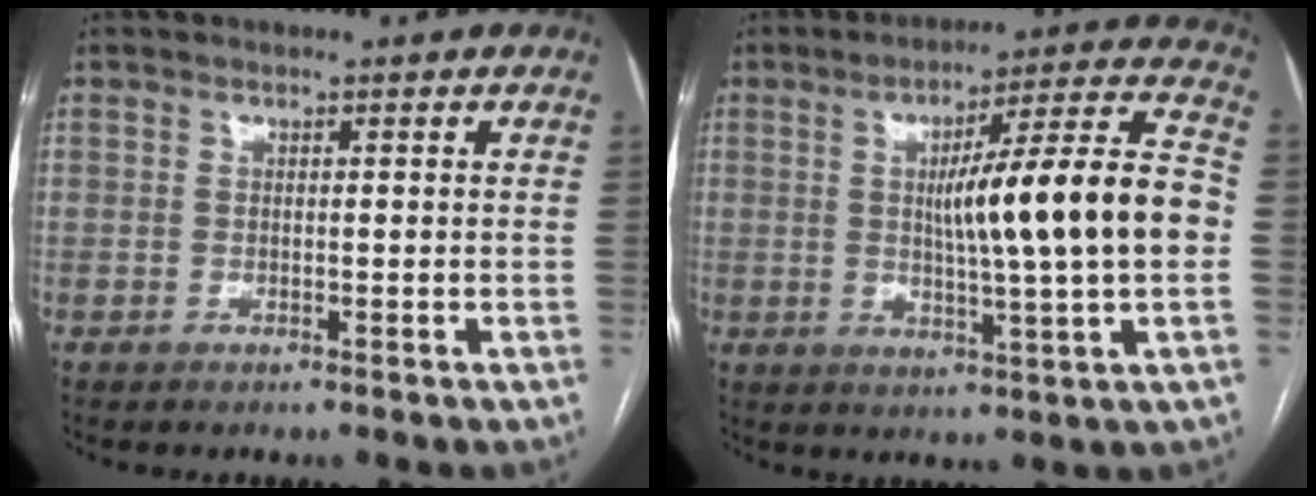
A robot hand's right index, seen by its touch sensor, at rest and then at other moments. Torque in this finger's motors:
{"motor_torque": [1.37, -0.09, 0.84, 0.21]}